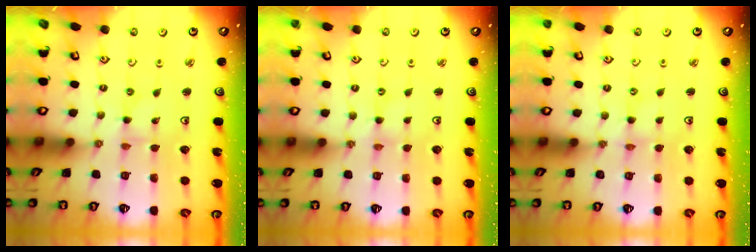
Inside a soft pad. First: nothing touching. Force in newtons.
{"total": 0.0}
{"total": 0.0}